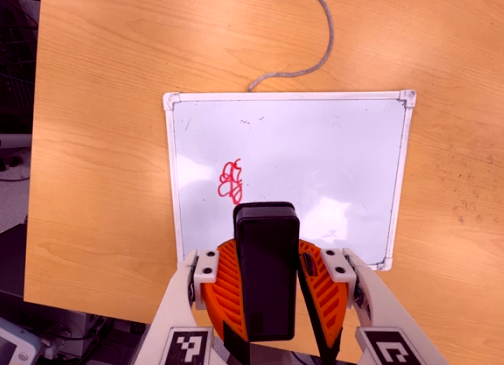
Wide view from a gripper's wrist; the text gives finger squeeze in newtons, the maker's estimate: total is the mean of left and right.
{"total": 9.1, "left": 8.7, "right": 9.5}